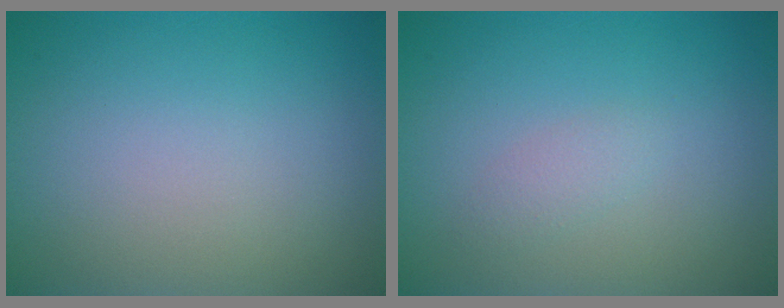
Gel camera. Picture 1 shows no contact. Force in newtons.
{"total": 1.1, "press": 1.1, "slide": 0.0}